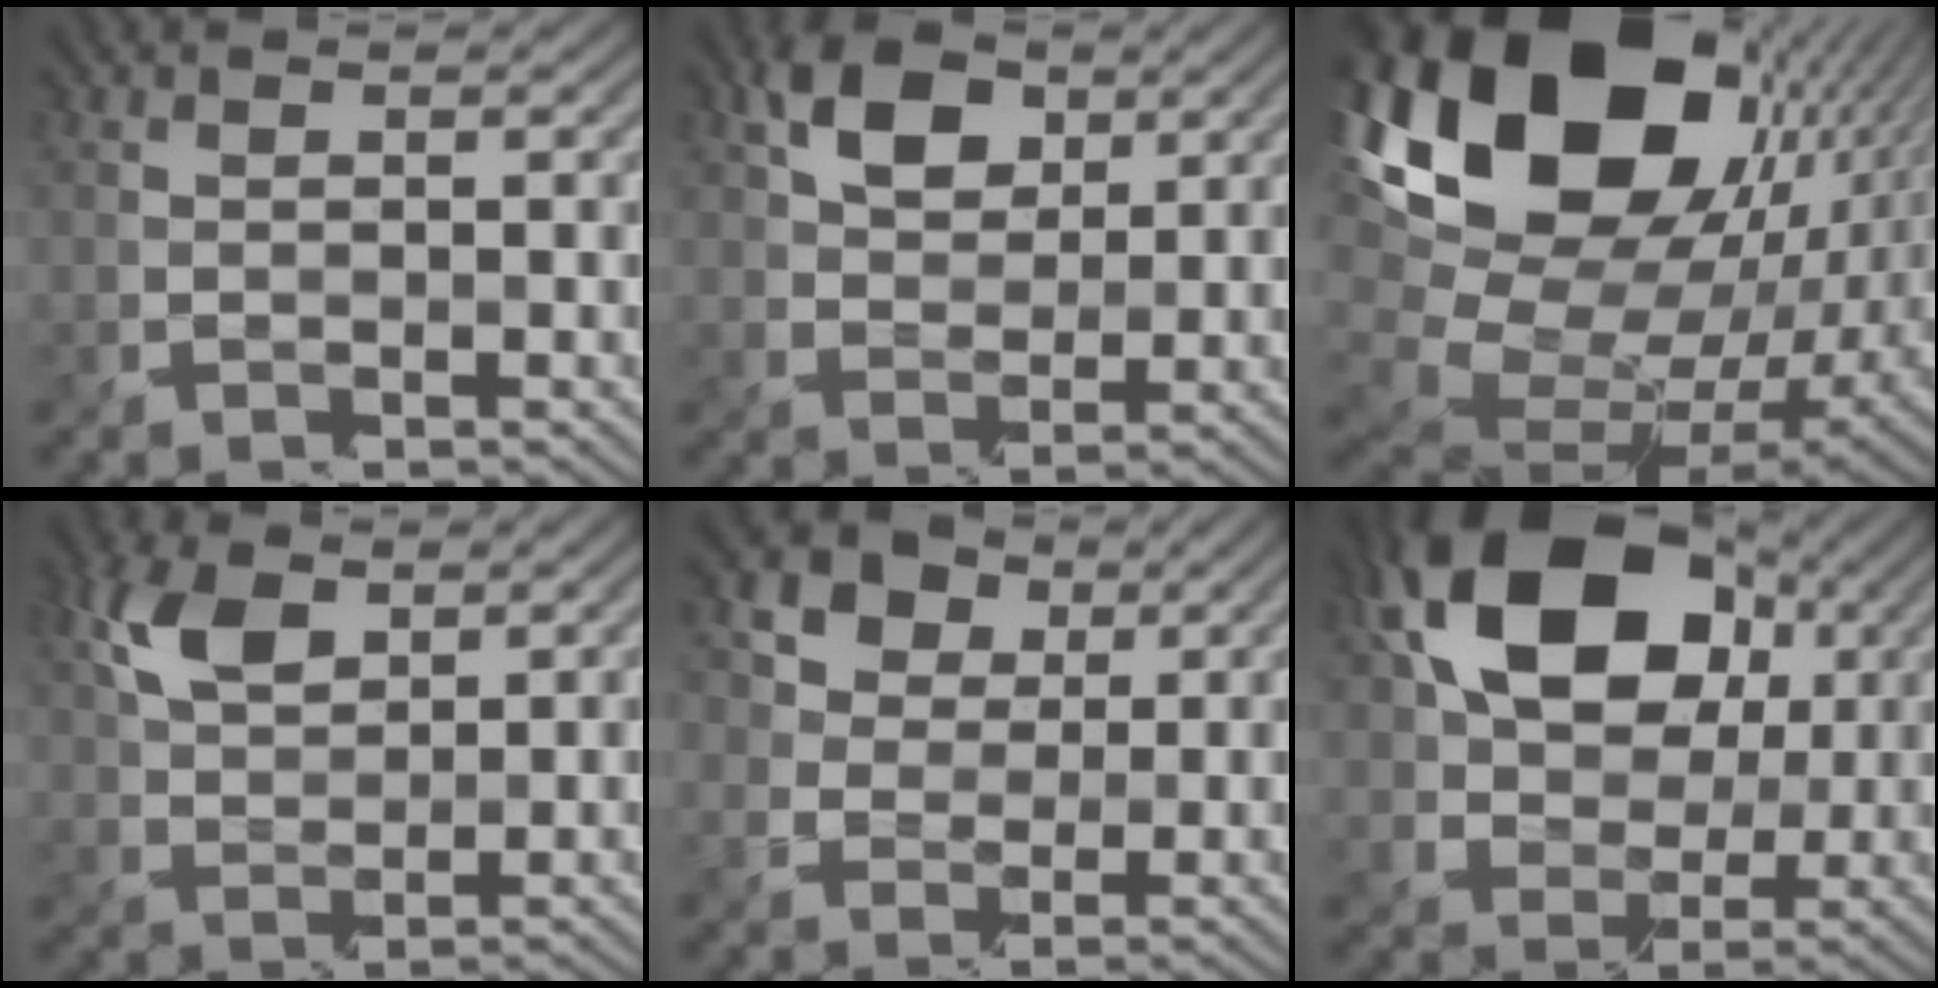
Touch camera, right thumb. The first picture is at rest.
{"total": 5.8, "force": [2.5, 3.7, 3.7], "torque": [-0.081, 0.004, 0.037]}
{"total": 20.8, "force": [6.5, 13.4, 14.5], "torque": [-0.320, -0.007, 0.158]}
{"total": 5.7, "force": [2.5, 3.0, 4.1], "torque": [-0.103, 0.008, 0.050]}
{"total": 14.8, "force": [6.4, 11.7, 6.3], "torque": [-0.204, 0.040, 0.122]}
{"total": 16.5, "force": [4.9, 11.4, 10.9], "torque": [-0.201, 0.028, 0.086]}